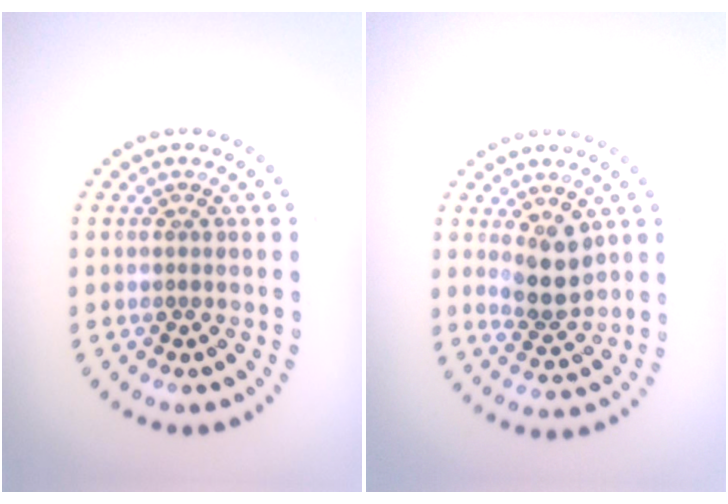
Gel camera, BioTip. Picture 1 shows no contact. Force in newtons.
{"total": 3.6, "press": 3.3, "slide": 1.3}